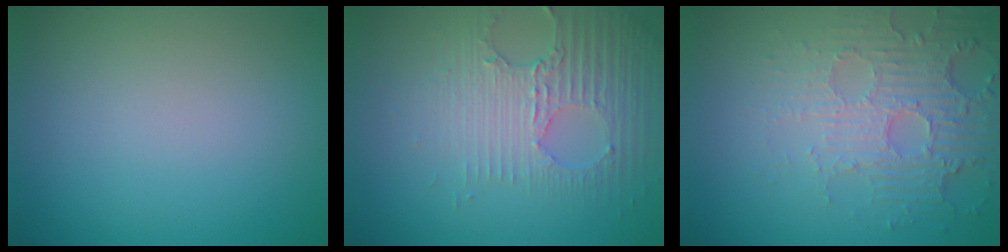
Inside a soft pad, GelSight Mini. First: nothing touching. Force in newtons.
{"total": 3.5, "press": 3.4, "slide": 1.1}
{"total": 5.5, "press": 3.7, "slide": 4.0}